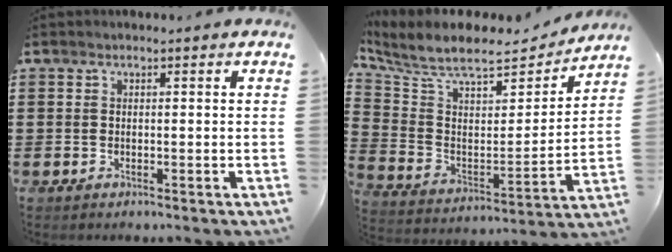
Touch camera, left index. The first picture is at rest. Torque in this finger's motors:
{"motor_torque": [1.07, -1.07, 0.38, 0.15]}